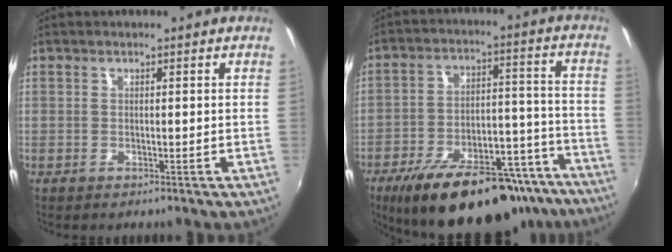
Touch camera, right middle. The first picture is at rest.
{"total": 26.9, "force": [-20.3, 10.5, 14.2], "torque": [-0.231, 0.004, -0.270]}